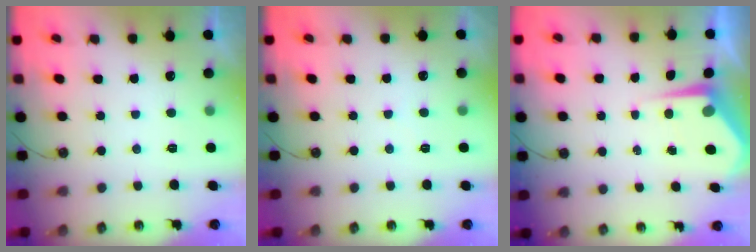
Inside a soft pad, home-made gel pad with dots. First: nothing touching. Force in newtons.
{"total": 2.1, "press": 2.0, "slide": 0.4}
{"total": 4.5, "press": 4.5, "slide": 0.5}